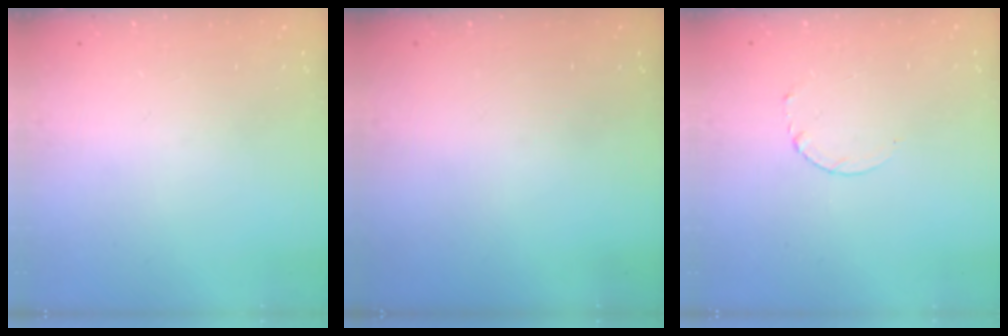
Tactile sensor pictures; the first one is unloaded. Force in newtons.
{"total": 0.0}
{"total": 2.5, "press": 2.5, "slide": 0.3}